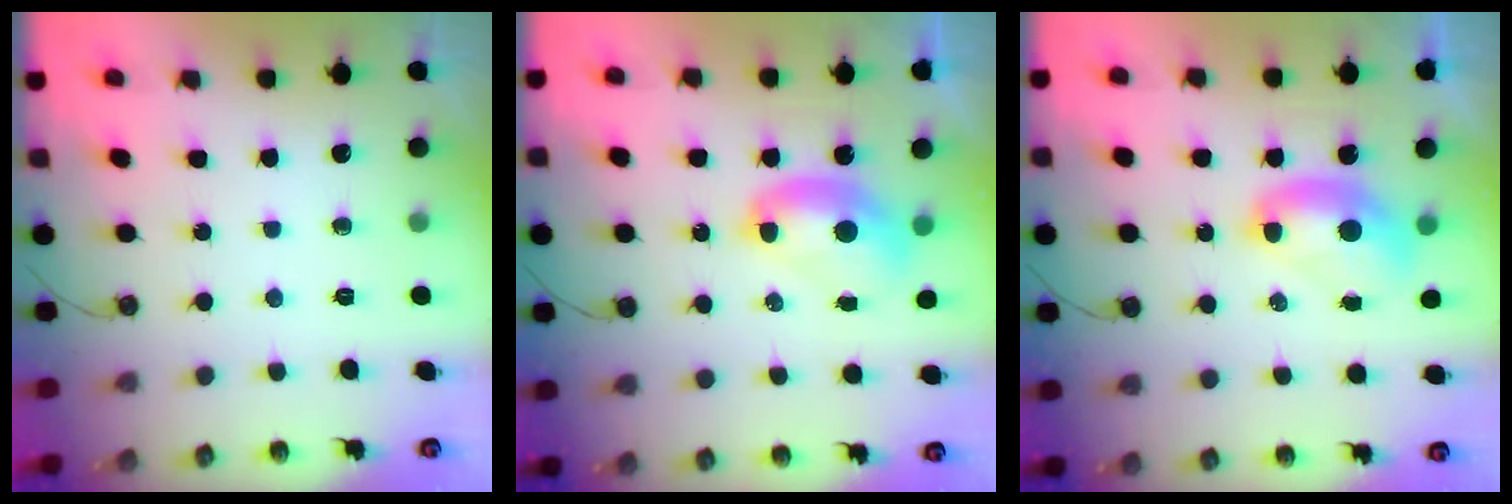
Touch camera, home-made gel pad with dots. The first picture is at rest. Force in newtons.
{"total": 2.7, "press": 2.7, "slide": 0.1}
{"total": 2.6, "press": 2.6, "slide": 0.1}